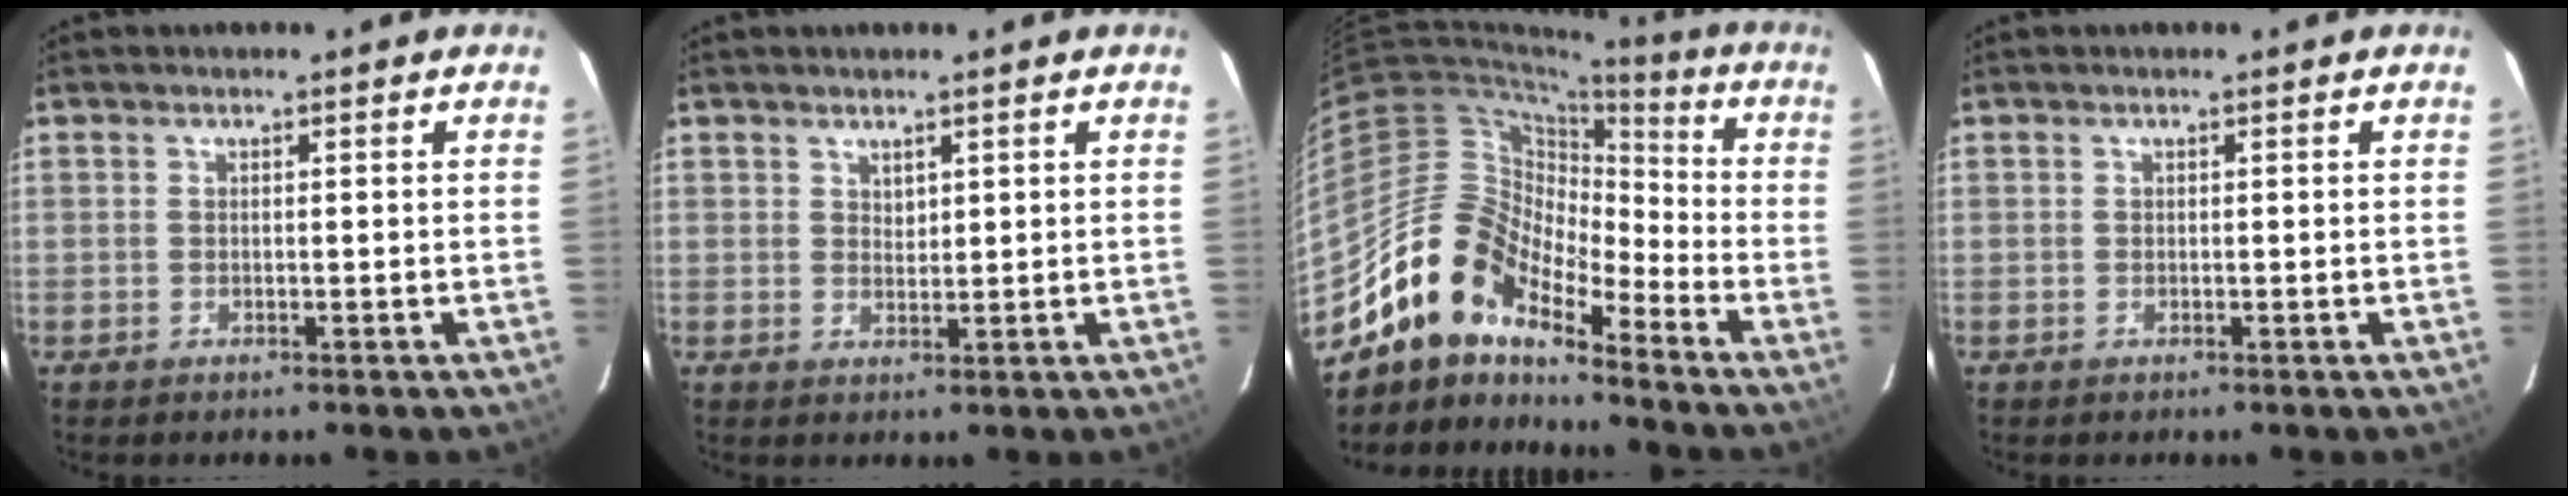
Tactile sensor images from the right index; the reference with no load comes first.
{"total": 1.6, "force": [1.3, 0.9, 0.4], "torque": [-0.003, 0.001, 0.023]}
{"total": 13.9, "force": [-11.4, 5.6, 5.7], "torque": [-0.096, 0.020, -0.226]}
{"total": 0.0}